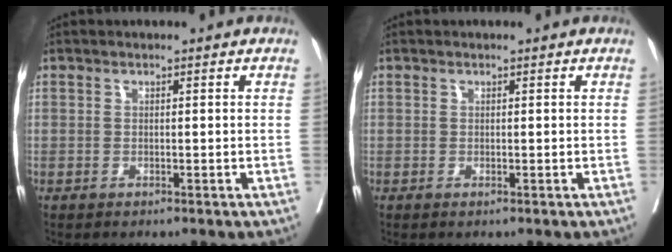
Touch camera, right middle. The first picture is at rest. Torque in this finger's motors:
{"motor_torque": [-0.34, 0.17, 0.04, 0.00]}